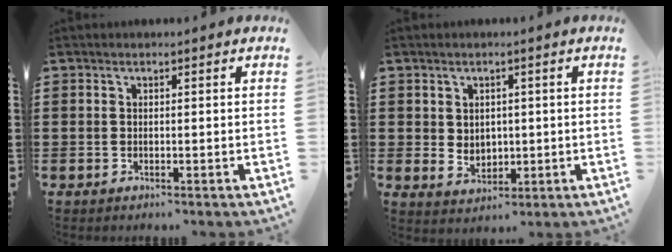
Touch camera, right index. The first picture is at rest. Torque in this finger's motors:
{"motor_torque": [2.07, 0.07, 0.06, 0.01]}